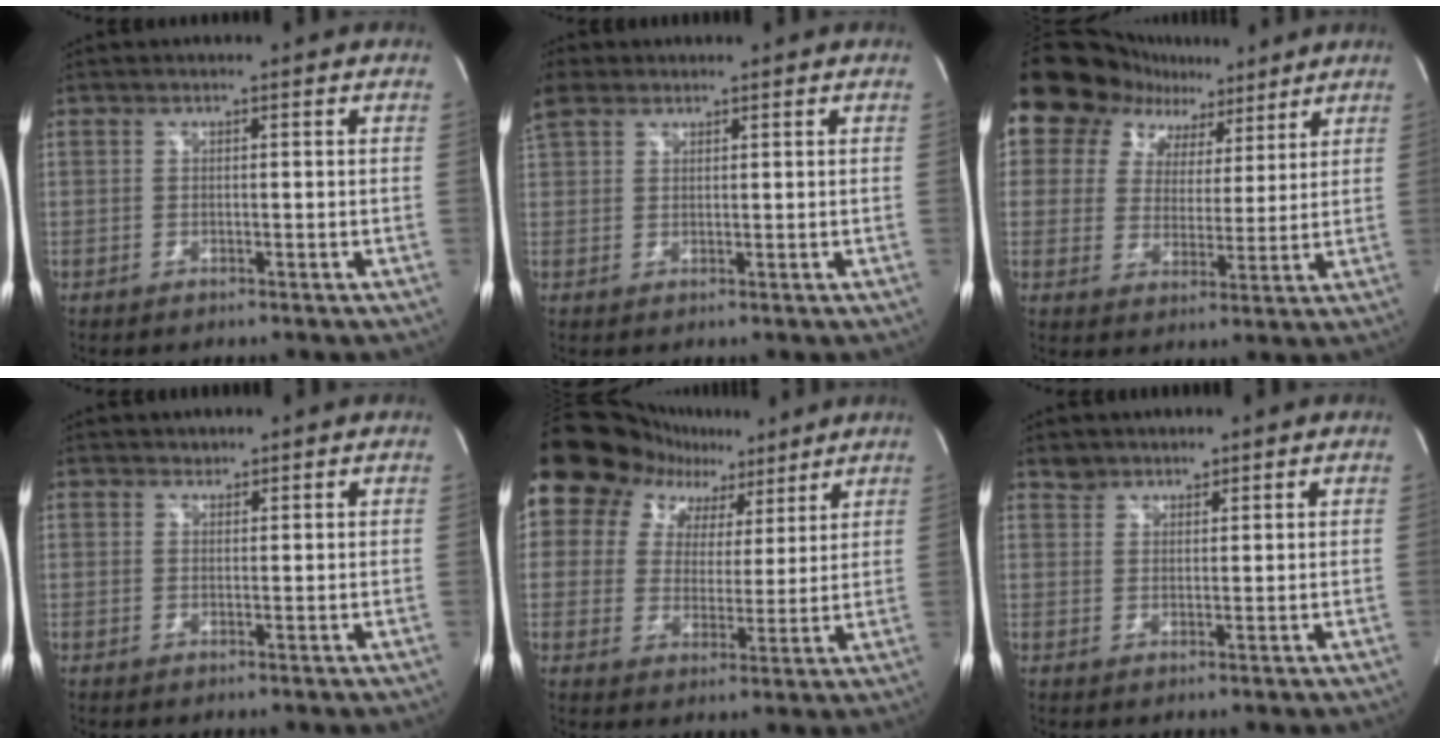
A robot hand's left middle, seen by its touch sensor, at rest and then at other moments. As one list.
[{"total": 4.5, "force": [3.3, 2.6, 1.8], "torque": [-0.054, 0.022, 0.075]}, {"total": 12.7, "force": [8.7, 8.6, 3.2], "torque": [-0.050, 0.039, 0.131]}, {"total": 1.1, "force": [1.0, 0.6, -0.1], "torque": [0.001, 0.002, 0.015]}, {"total": 13.7, "force": [9.3, 9.4, 3.3], "torque": [-0.058, 0.039, 0.133]}, {"total": 2.4, "force": [2.1, 1.2, -0.1], "torque": [0.005, 0.008, 0.033]}]